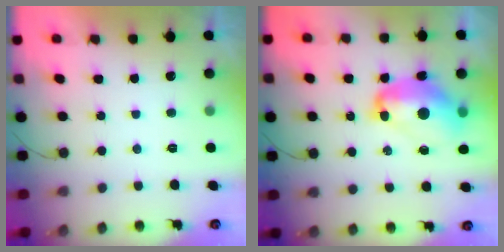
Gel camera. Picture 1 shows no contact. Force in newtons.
{"total": 14.7, "press": 14.6, "slide": 1.5}